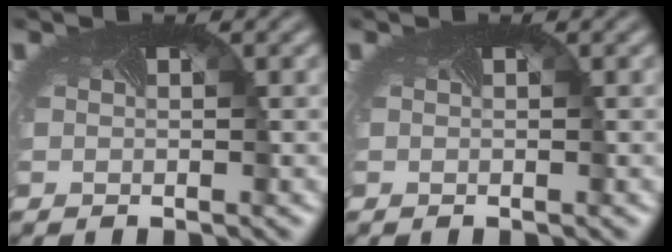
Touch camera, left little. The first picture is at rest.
{"total": 0.0}